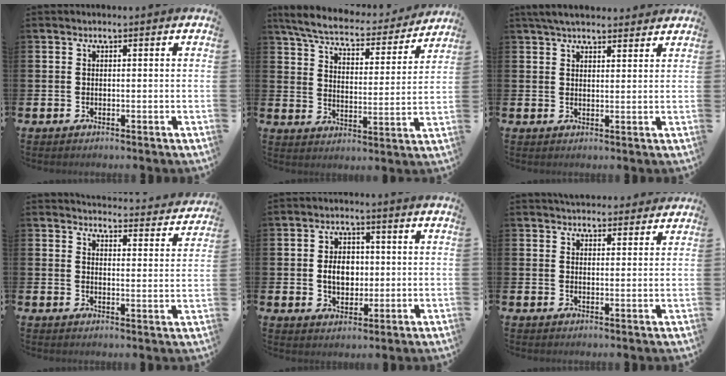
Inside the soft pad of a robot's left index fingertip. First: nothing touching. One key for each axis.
{"total": 6.8, "fx": 6.3, "fy": 1.1, "fz": 2.2, "tx": -0.071, "ty": -0.043, "tz": 0.105}
{"total": 4.2, "fx": 3.9, "fy": 1.0, "fz": 1.1, "tx": -0.024, "ty": -0.011, "tz": 0.072}
{"total": 4.0, "fx": 4.0, "fy": 0.5, "fz": 0.4, "tx": -0.004, "ty": -0.037, "tz": 0.064}
{"total": 4.7, "fx": 0.3, "fy": 3.5, "fz": 3.1, "tx": -0.046, "ty": 0.005, "tz": -0.005}
{"total": 3.9, "fx": 3.7, "fy": 1.1, "fz": 0.0, "tx": 0.008, "ty": -0.020, "tz": 0.067}